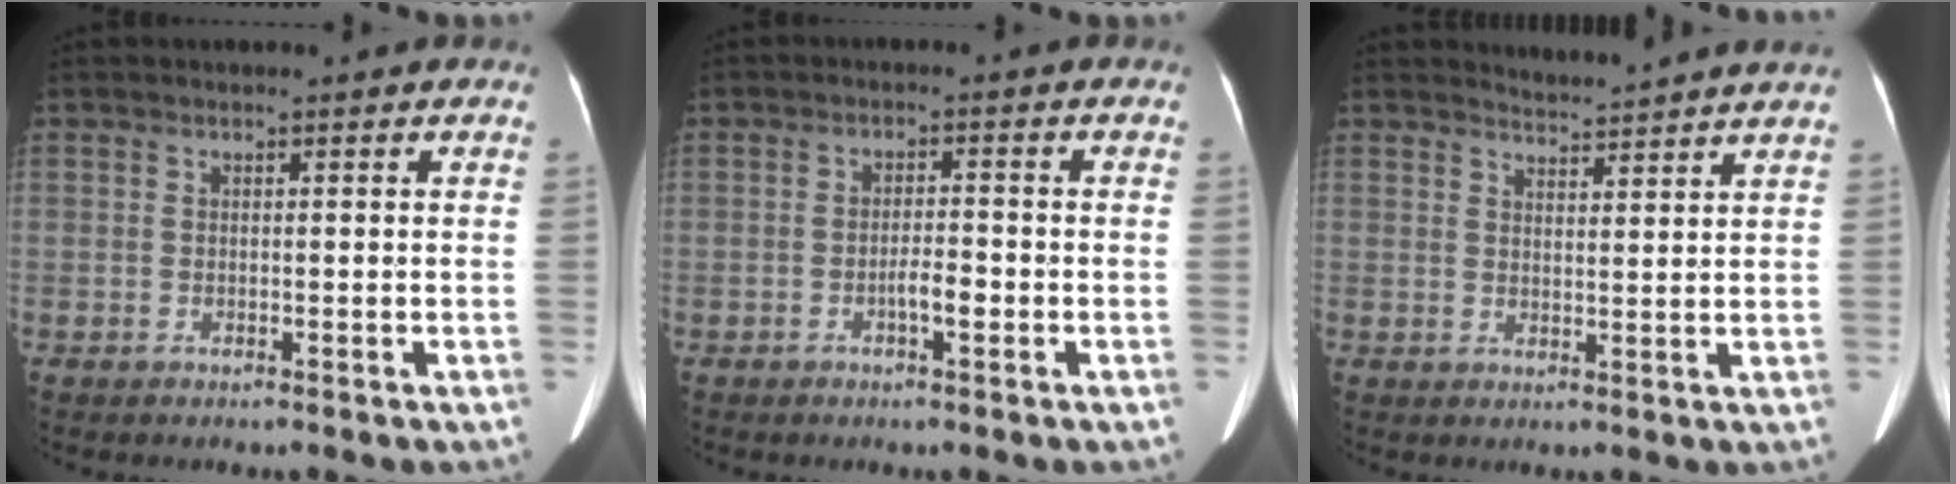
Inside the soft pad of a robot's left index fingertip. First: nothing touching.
{"total": 2.7, "force": [-1.2, 0.5, 2.4], "torque": [-0.037, 0.003, -0.020]}
{"total": 5.2, "force": [5.1, -1.2, 0.5], "torque": [-0.016, -0.007, 0.063]}